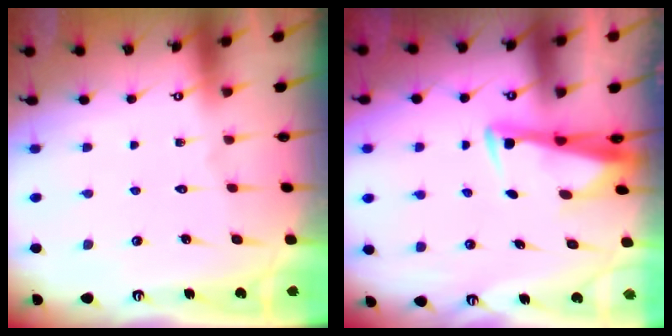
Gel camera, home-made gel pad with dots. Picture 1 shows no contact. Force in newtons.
{"total": 3.5, "press": 3.4, "slide": 0.9}